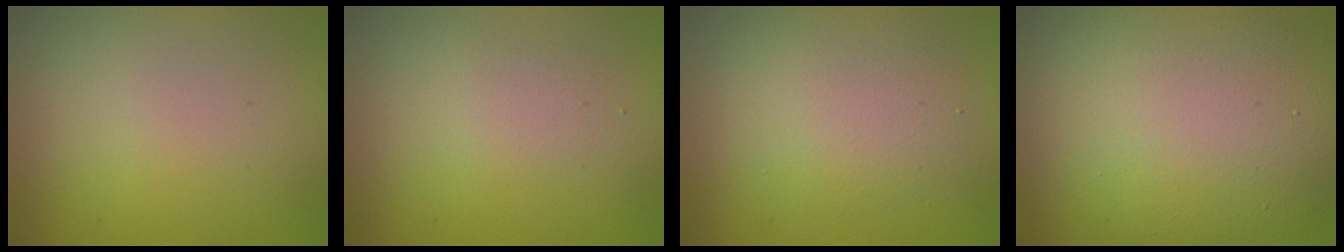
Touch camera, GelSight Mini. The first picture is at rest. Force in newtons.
{"total": 1.2, "press": 1.2, "slide": 0.0}
{"total": 3.6, "press": 3.6, "slide": 0.1}
{"total": 14.9, "press": 14.9, "slide": 1.0}